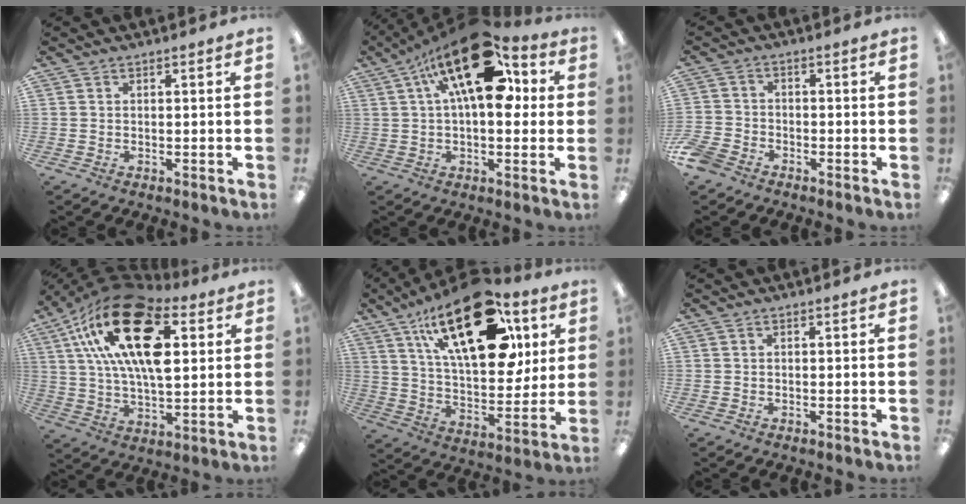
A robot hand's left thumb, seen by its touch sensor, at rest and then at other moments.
{"total": 21.5, "force": [8.8, 9.8, 17.0], "torque": [-0.272, -0.036, 0.138]}
{"total": 4.5, "force": [-3.5, 2.3, 1.6], "torque": [-0.048, 0.011, -0.072]}
{"total": 25.7, "force": [10.3, 12.8, 19.8], "torque": [-0.352, -0.024, 0.172]}
{"total": 27.7, "force": [13.2, 13.5, 20.3], "torque": [-0.310, -0.051, 0.220]}
{"total": 0.0}